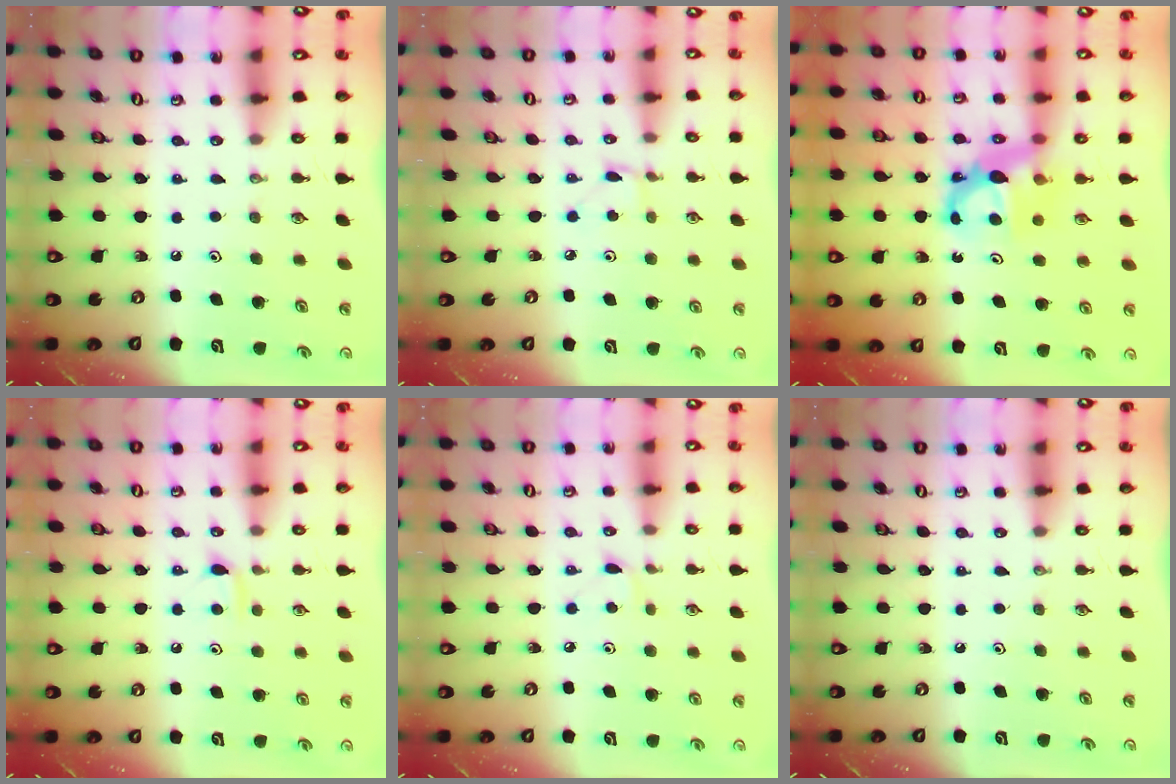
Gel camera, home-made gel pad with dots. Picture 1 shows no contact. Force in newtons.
{"total": 2.0, "press": 2.0, "slide": 0.2}
{"total": 8.2, "press": 8.2, "slide": 0.2}
{"total": 4.2, "press": 4.2, "slide": 0.6}
{"total": 3.8, "press": 3.8, "slide": 0.6}
{"total": 0.0}